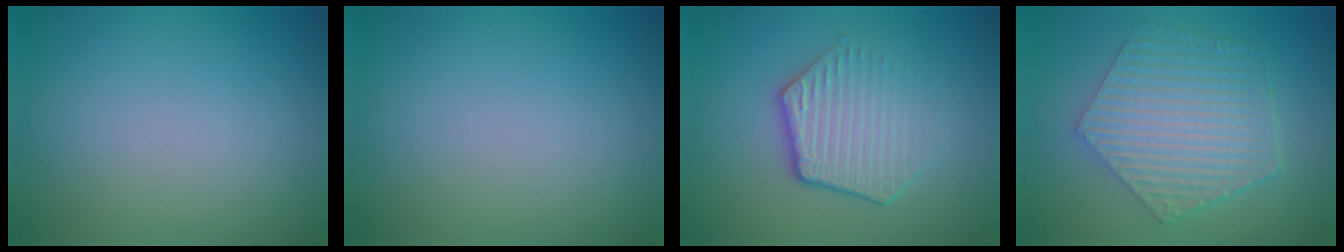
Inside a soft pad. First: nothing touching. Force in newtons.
{"total": 0.0}
{"total": 4.2, "press": 3.1, "slide": 2.9}
{"total": 6.5, "press": 4.7, "slide": 4.5}